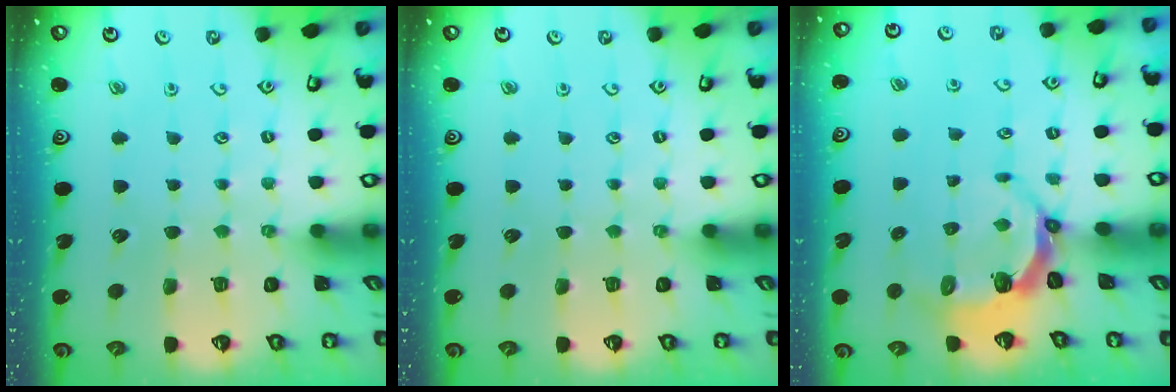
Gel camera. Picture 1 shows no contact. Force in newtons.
{"total": 0.0}
{"total": 4.5, "press": 3.2, "slide": 3.2}